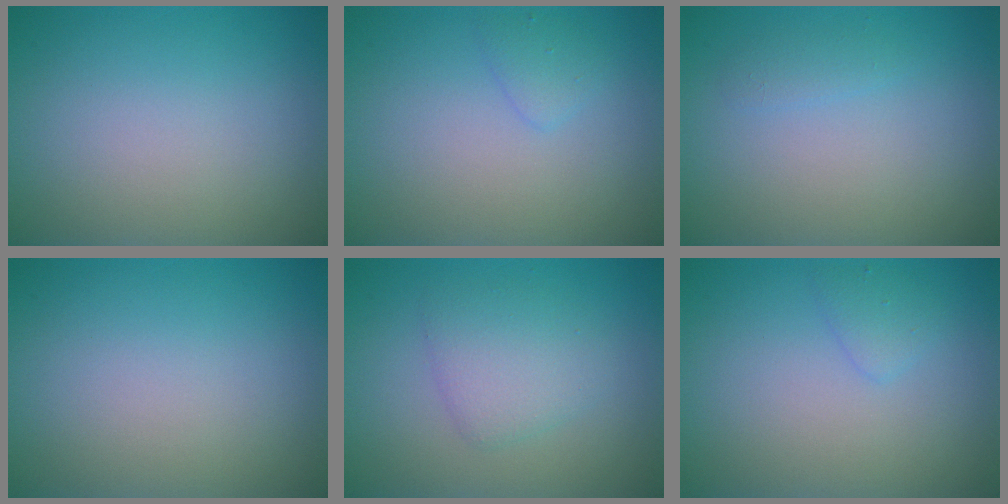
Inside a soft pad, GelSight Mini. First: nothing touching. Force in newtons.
{"total": 1.2, "press": 1.2, "slide": 0.0}
{"total": 0.9, "press": 0.9, "slide": 0.0}
{"total": 0.0}
{"total": 2.8, "press": 2.8, "slide": 0.2}
{"total": 1.2, "press": 1.2, "slide": 0.0}